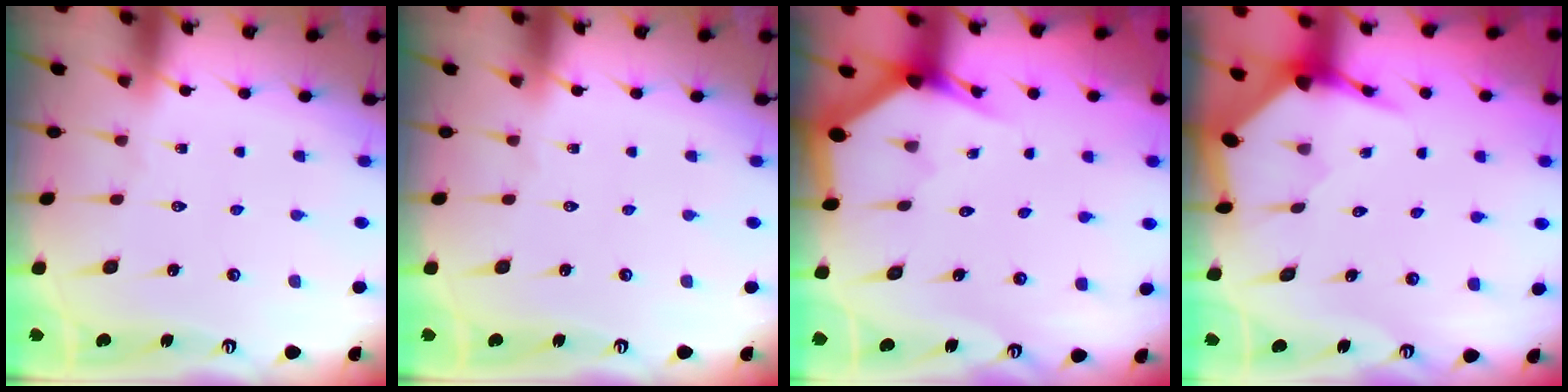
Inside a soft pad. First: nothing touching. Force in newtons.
{"total": 0.0}
{"total": 2.9, "press": 2.9, "slide": 0.0}
{"total": 3.5, "press": 3.5, "slide": 0.5}